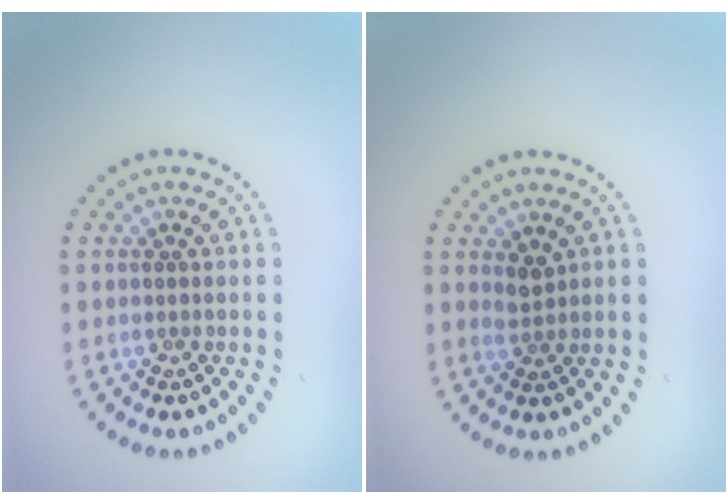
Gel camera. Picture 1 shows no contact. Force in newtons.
{"total": 1.5, "press": 1.1, "slide": 1.0}